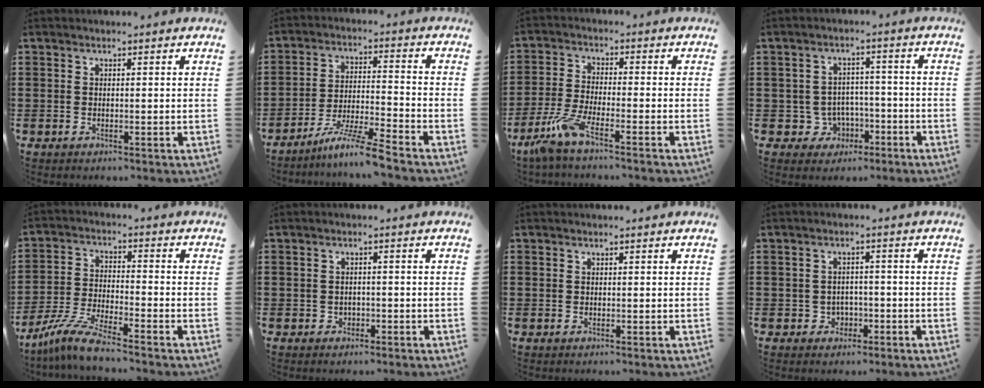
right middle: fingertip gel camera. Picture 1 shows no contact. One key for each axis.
{"total": 7.3, "fx": -6.2, "fy": -0.8, "fz": 3.8, "tx": -0.082, "ty": -0.019, "tz": -0.120}
{"total": 5.8, "fx": -4.1, "fy": 0.6, "fz": 4.1, "tx": -0.108, "ty": -0.019, "tz": -0.084}
{"total": 4.3, "fx": -1.9, "fy": 3.7, "fz": 1.2, "tx": -0.034, "ty": 0.007, "tz": -0.037}
{"total": 7.1, "fx": -6.1, "fy": -0.1, "fz": 3.5, "tx": -0.087, "ty": -0.014, "tz": -0.122}
{"total": 0.9, "fx": -0.6, "fy": 0.7, "fz": 0.2, "tx": -0.009, "ty": -0.001, "tz": -0.013}
{"total": 0.0}
{"total": 2.0, "fx": -1.1, "fy": 1.6, "fz": 0.5, "tx": -0.019, "ty": 0.001, "tz": -0.027}